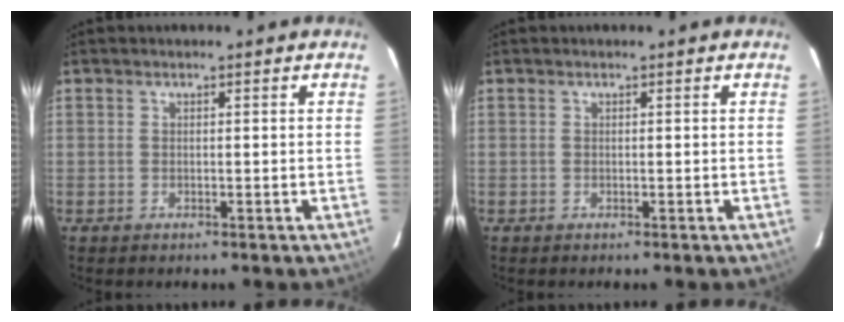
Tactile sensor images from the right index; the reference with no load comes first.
{"total": 0.0}